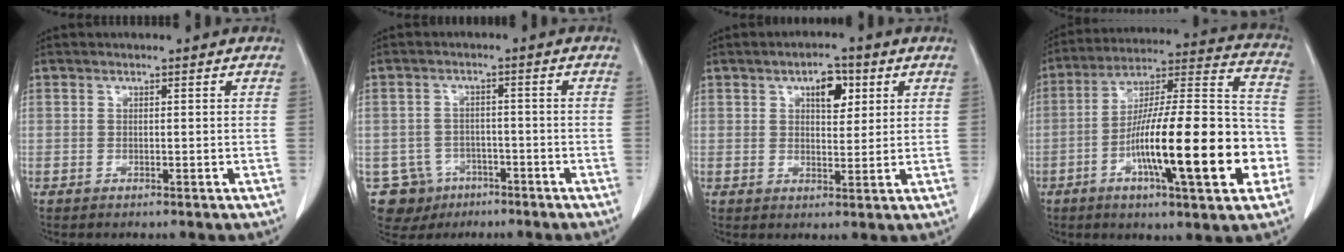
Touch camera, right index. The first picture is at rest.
{"total": 6.8, "force": [-3.5, 5.8, 0.4], "torque": [-0.008, 0.009, -0.048]}
{"total": 5.1, "force": [2.3, 2.4, 3.9], "torque": [-0.060, 0.007, 0.036]}
{"total": 23.1, "force": [-6.9, 3.6, 21.8], "torque": [-0.326, 0.009, -0.106]}